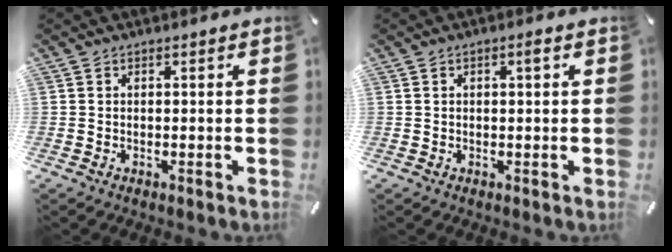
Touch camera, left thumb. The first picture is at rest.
{"total": 1.6, "force": [0.4, 0.5, 1.4], "torque": [-0.028, 0.004, 0.006]}